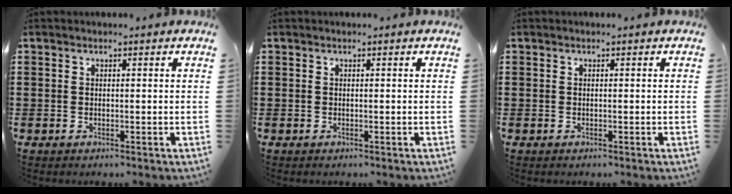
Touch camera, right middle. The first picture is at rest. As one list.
[{"total": 0.0}, {"total": 0.0}]